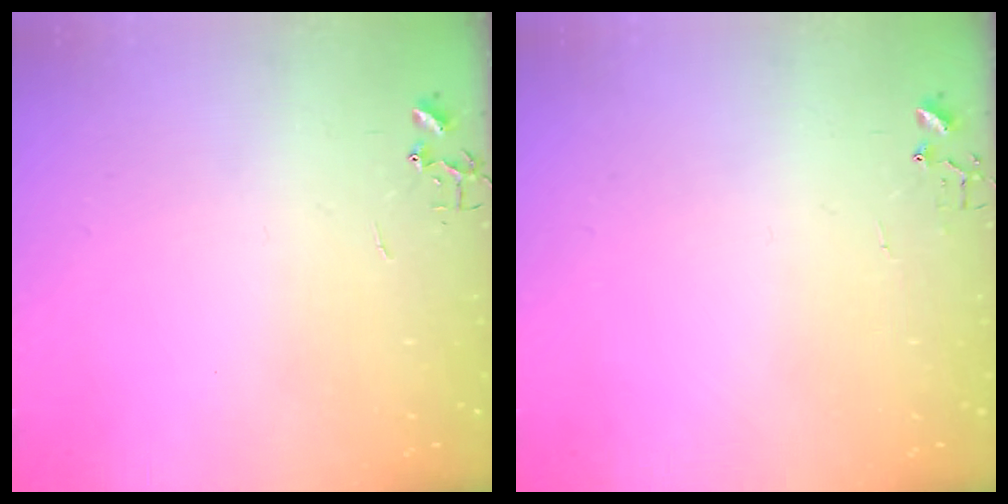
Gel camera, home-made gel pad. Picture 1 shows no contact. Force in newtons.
{"total": 4.2, "press": 4.2, "slide": 0.3}